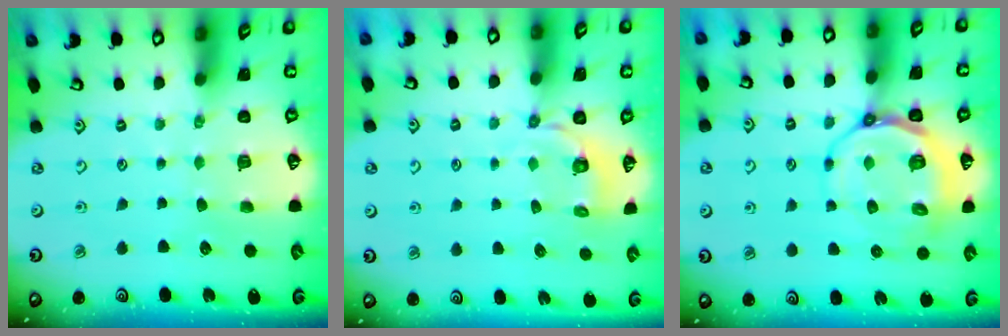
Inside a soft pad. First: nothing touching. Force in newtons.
{"total": 3.7, "press": 2.7, "slide": 2.5}
{"total": 11.0, "press": 10.7, "slide": 2.6}